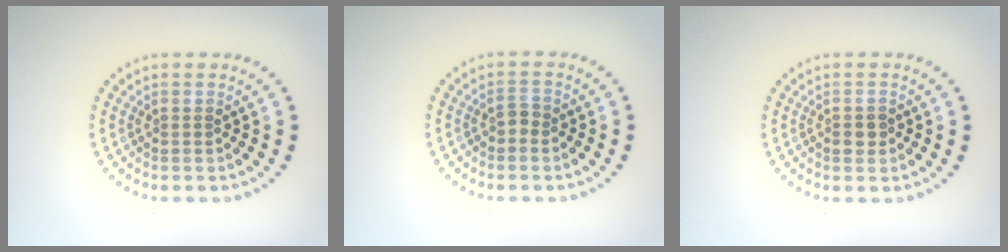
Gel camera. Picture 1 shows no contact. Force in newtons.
{"total": 0.9, "press": 0.9, "slide": 0.3}
{"total": 1.4, "press": 1.3, "slide": 0.3}